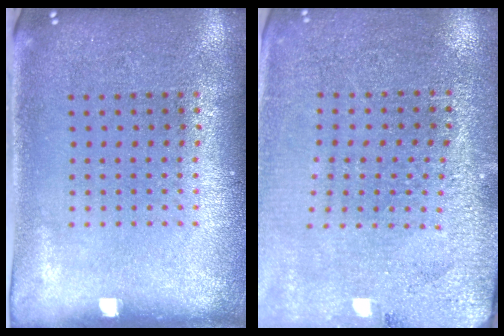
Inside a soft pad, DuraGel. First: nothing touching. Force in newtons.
{"total": 2.8, "press": 2.8, "slide": 0.1}